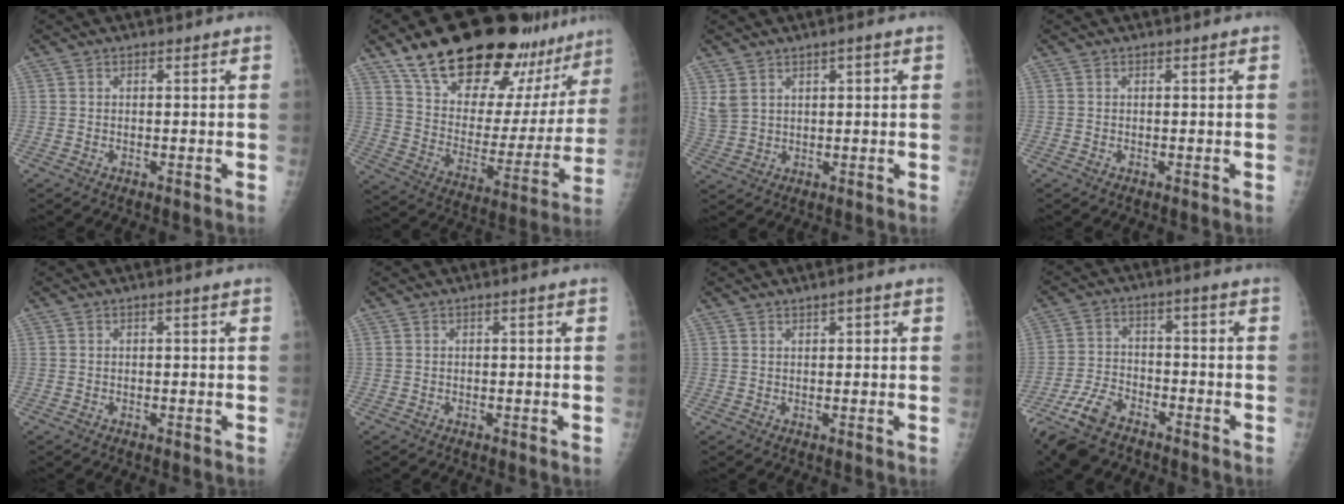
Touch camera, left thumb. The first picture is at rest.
{"total": 29.6, "force": [22.1, 11.2, 16.2], "torque": [-0.210, -0.081, 0.329]}
{"total": 4.2, "force": [2.2, 3.1, 1.8], "torque": [-0.030, -0.009, 0.055]}
{"total": 0.0}
{"total": 0.0}
{"total": 0.0}
{"total": 0.9, "force": [0.6, 0.6, 0.4], "torque": [0.003, 0.000, 0.005]}
{"total": 10.4, "force": [-7.6, 5.0, 5.2], "torque": [-0.110, 0.020, -0.143]}